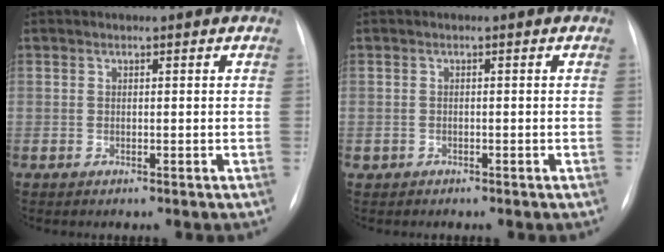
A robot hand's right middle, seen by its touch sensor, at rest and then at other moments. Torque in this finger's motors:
{"motor_torque": [0.36, -0.33, 0.07, 0.01]}